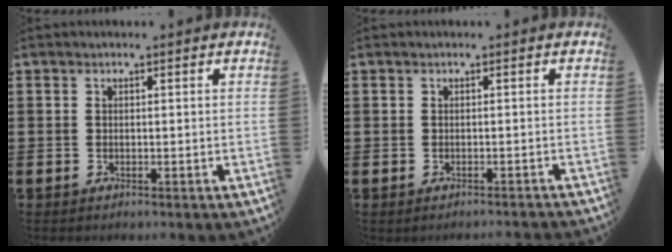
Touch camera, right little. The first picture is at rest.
{"total": 0.9, "force": [-0.8, -0.2, 0.0], "torque": [0.000, 0.000, -0.017]}